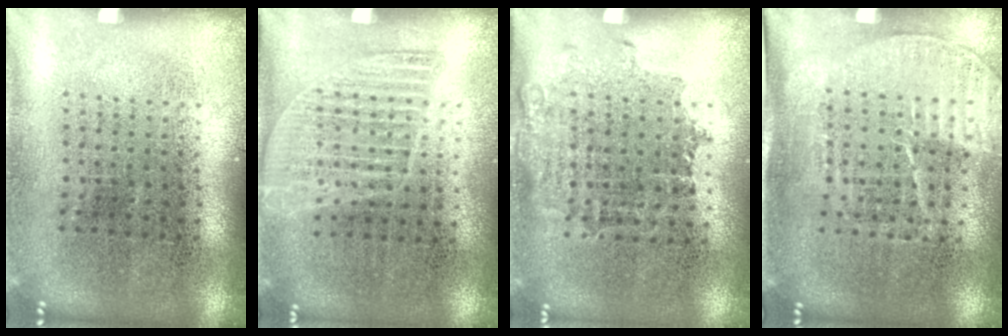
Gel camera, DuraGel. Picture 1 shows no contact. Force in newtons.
{"total": 1.1, "press": 1.0, "slide": 0.5}
{"total": 1.0, "press": 0.9, "slide": 0.6}
{"total": 1.6, "press": 1.4, "slide": 0.8}